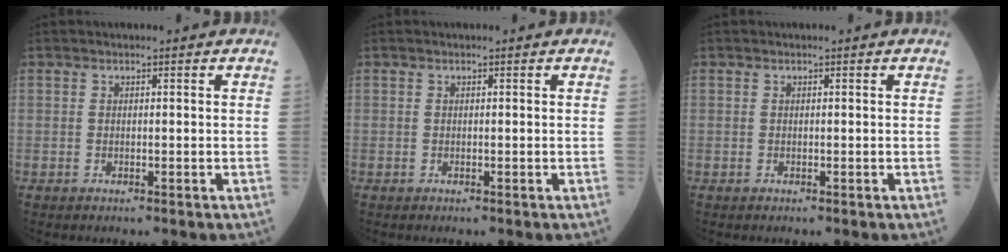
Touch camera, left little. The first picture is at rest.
{"total": 0.0}
{"total": 0.0}